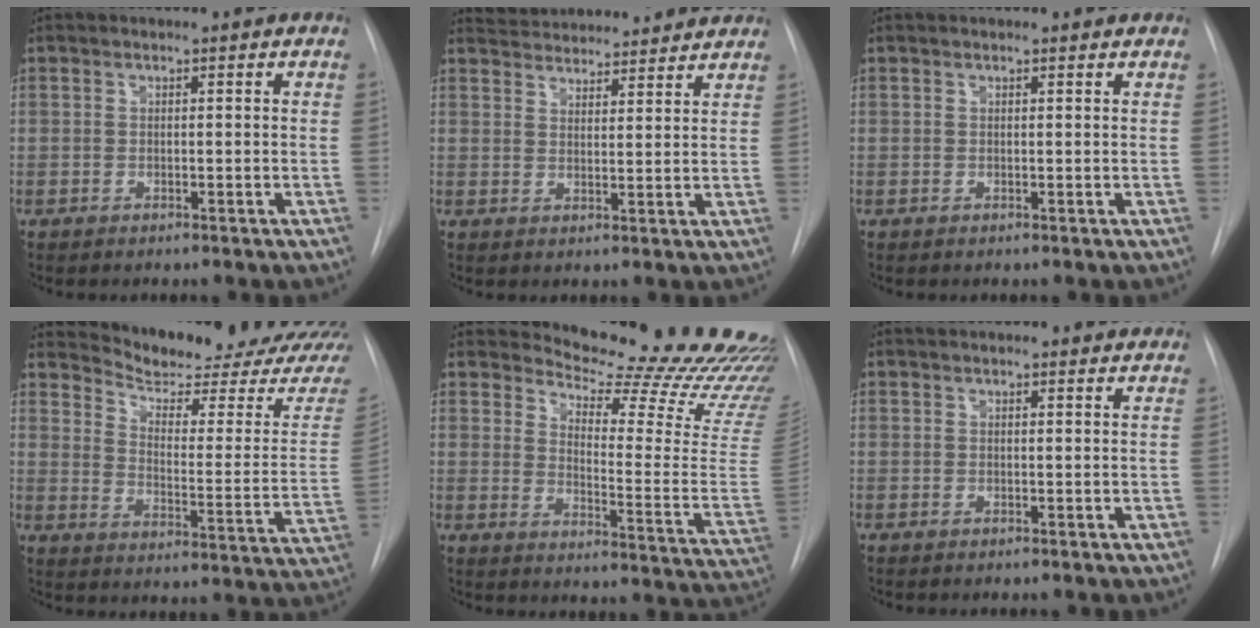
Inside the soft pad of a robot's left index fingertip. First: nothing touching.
{"total": 13.7, "force": [13.1, 2.6, 3.1], "torque": [-0.045, 0.027, 0.182]}
{"total": 2.1, "force": [1.9, 0.4, 0.6], "torque": [-0.013, 0.016, 0.018]}
{"total": 21.1, "force": [20.3, 1.3, 5.7], "torque": [-0.090, -0.107, 0.258]}
{"total": 22.7, "force": [21.5, 1.7, 7.0], "torque": [-0.102, -0.147, 0.252]}
{"total": 6.2, "force": [5.5, 1.7, 2.3], "torque": [-0.030, 0.031, 0.065]}